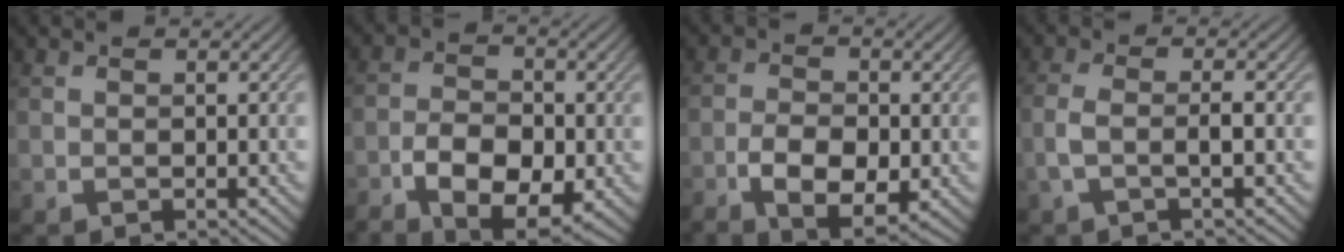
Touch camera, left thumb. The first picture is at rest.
{"total": 8.9, "force": [-4.0, 4.9, 6.2], "torque": [-0.112, -0.008, -0.070]}
{"total": 6.6, "force": [-2.6, 3.5, 5.0], "torque": [-0.093, -0.009, -0.050]}
{"total": 3.2, "force": [-1.0, 0.7, 3.0], "torque": [-0.066, 0.005, -0.028]}